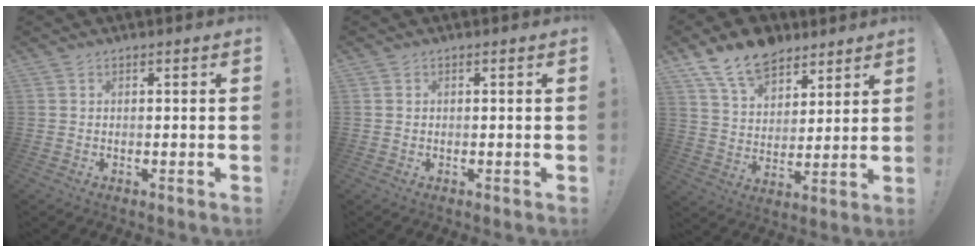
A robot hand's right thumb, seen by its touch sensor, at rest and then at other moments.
{"total": 0.7, "force": [0.1, 0.7, -0.1], "torque": [-0.004, 0.005, 0.004]}
{"total": 14.1, "force": [10.1, 8.1, 5.5], "torque": [-0.107, -0.059, 0.193]}